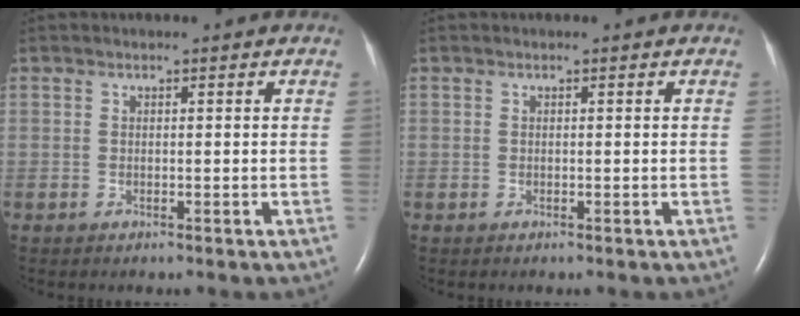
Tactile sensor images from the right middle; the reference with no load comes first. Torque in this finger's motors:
{"motor_torque": [0.16, -0.11, 0.04, 0.00]}